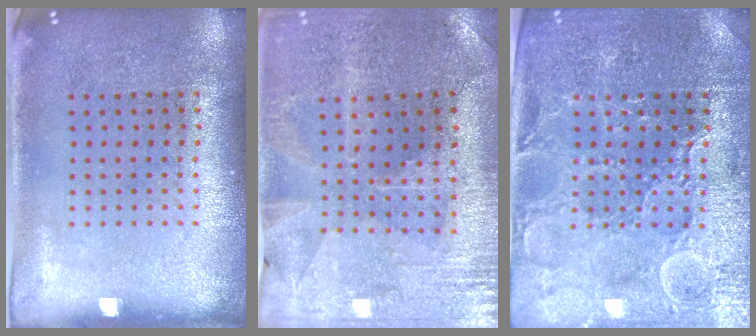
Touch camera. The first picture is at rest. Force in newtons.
{"total": 0.9, "press": 0.8, "slide": 0.3}
{"total": 3.9, "press": 3.8, "slide": 1.0}